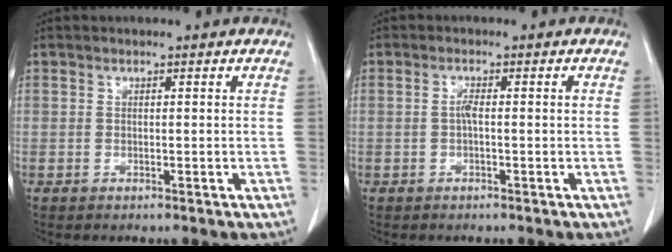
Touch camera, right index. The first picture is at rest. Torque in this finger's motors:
{"motor_torque": [-0.01, -0.01, 0.03, 0.01]}